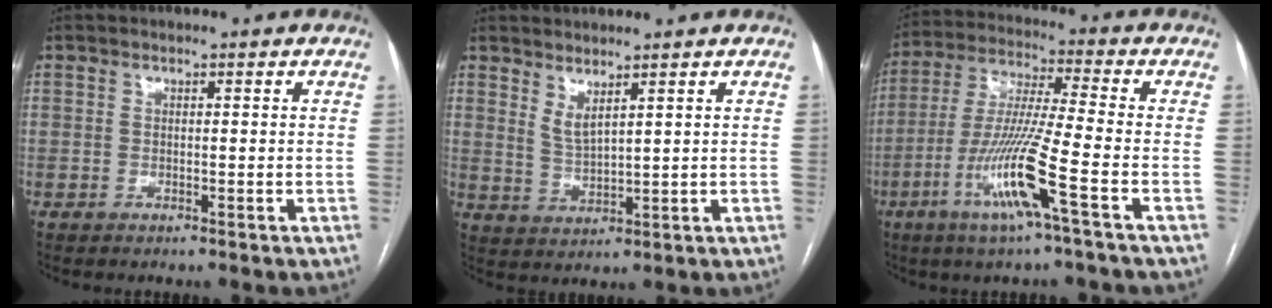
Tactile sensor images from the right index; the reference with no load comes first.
{"total": 3.0, "force": [2.2, 0.4, 2.0], "torque": [-0.044, -0.015, 0.052]}
{"total": 13.0, "force": [-5.5, -1.0, 11.7], "torque": [-0.239, -0.015, -0.110]}